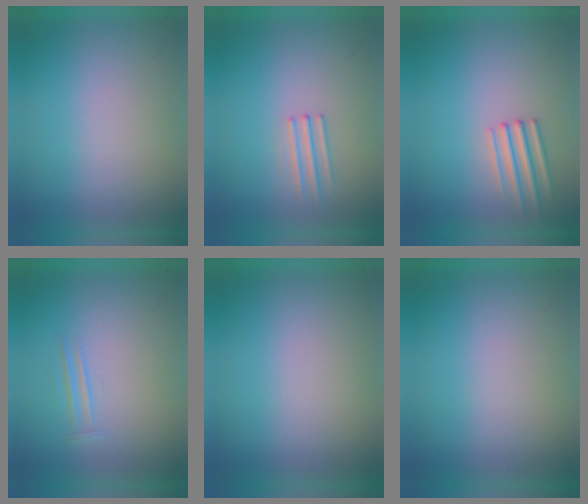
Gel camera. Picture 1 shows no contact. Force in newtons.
{"total": 1.2}
{"total": 2.4}
{"total": 1.1}
{"total": 1.0}
{"total": 0.0}